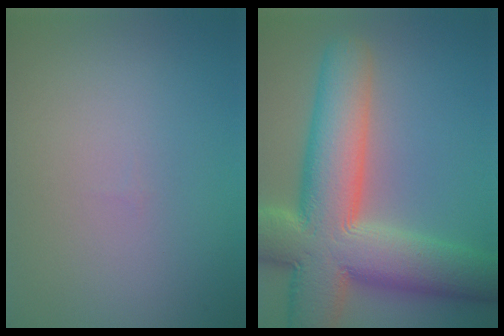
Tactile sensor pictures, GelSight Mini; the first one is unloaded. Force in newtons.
{"total": 13.5, "press": 13.4, "slide": 1.0}